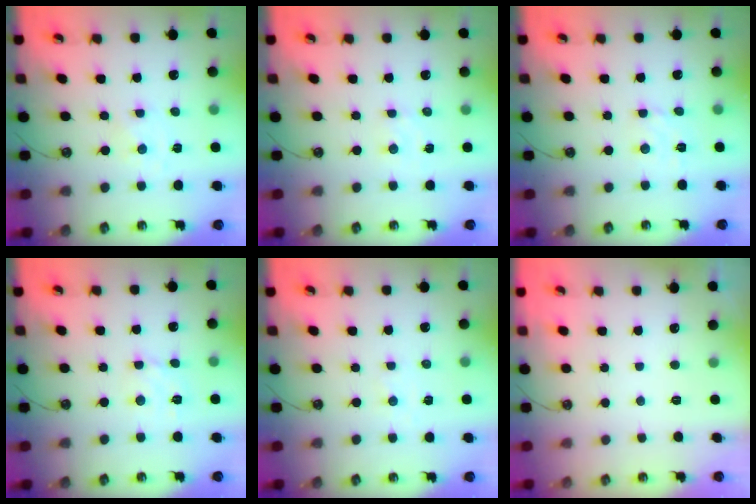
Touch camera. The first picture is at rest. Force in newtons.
{"total": 1.8, "press": 1.8, "slide": 0.3}
{"total": 2.8, "press": 2.8, "slide": 0.4}
{"total": 3.1, "press": 3.0, "slide": 0.7}
{"total": 1.1, "press": 1.0, "slide": 0.2}
{"total": 0.0}